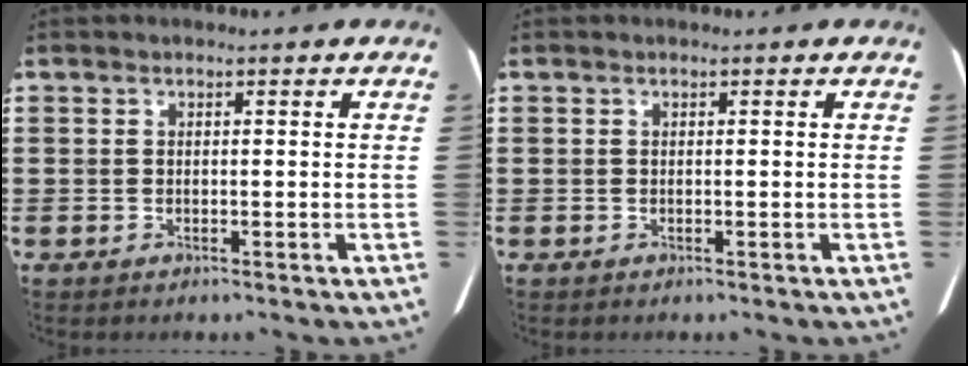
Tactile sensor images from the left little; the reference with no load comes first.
{"total": 0.0}